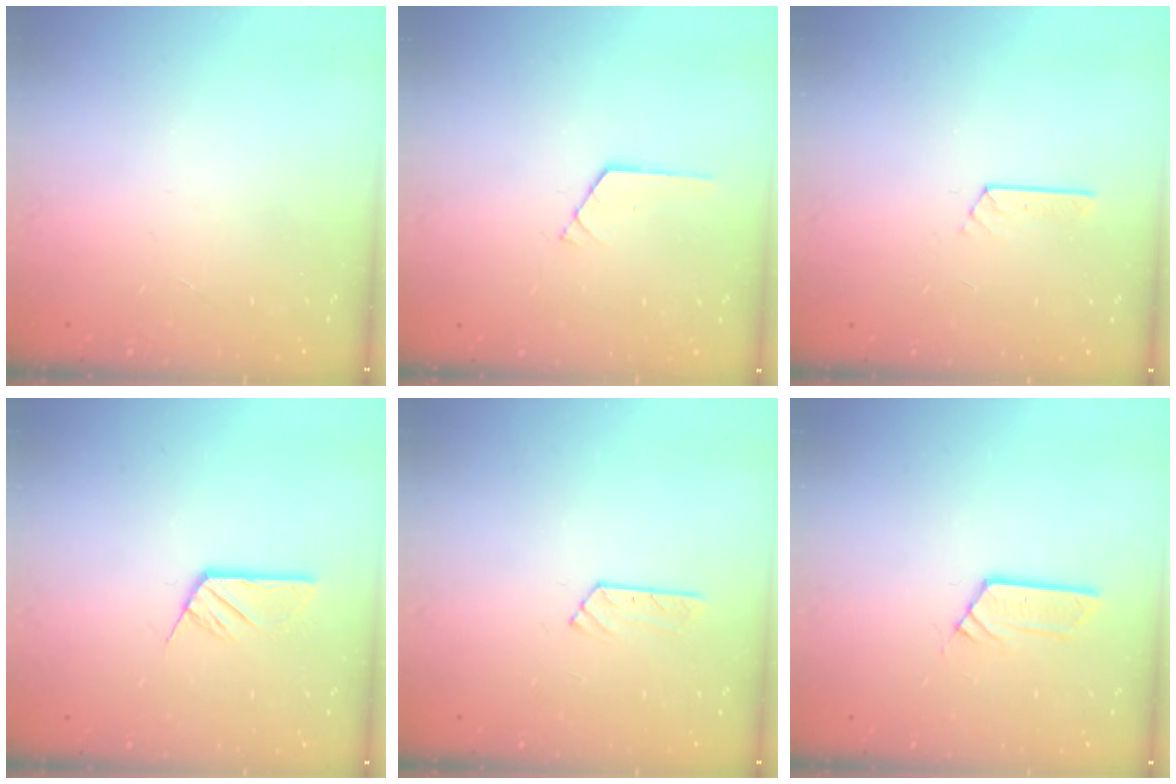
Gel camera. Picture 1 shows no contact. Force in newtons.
{"total": 0.9, "press": 0.9, "slide": 0.1}
{"total": 2.6, "press": 2.6, "slide": 0.3}
{"total": 4.8, "press": 4.8, "slide": 0.3}
{"total": 4.0, "press": 3.9, "slide": 0.4}
{"total": 4.7, "press": 4.7, "slide": 0.2}